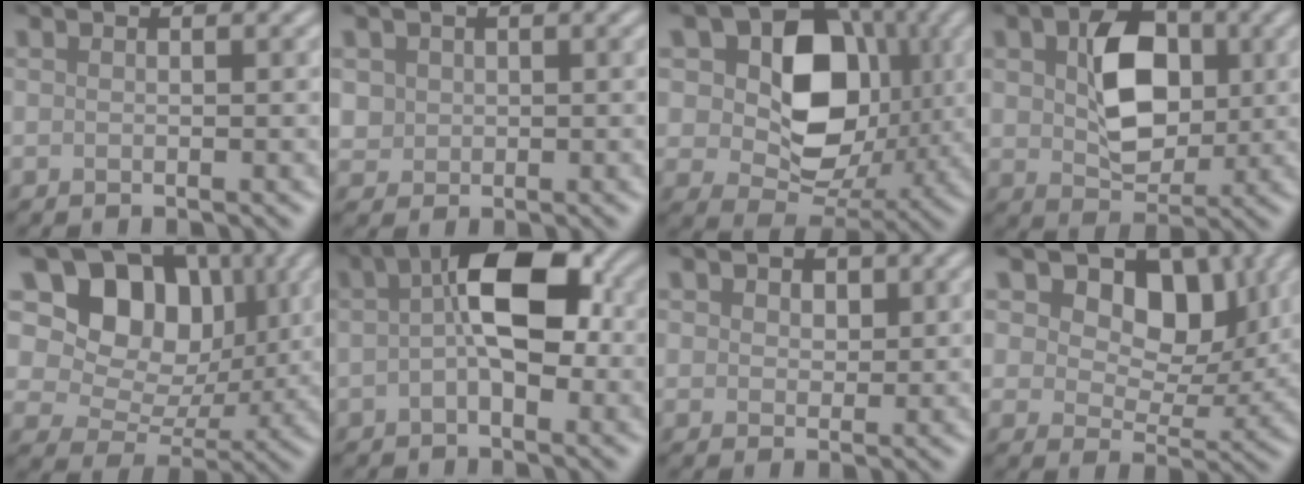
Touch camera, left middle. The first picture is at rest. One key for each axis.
{"total": 1.2, "fx": 0.5, "fy": 0.8, "fz": -0.6, "tx": -0.004, "ty": 0.001, "tz": 0.026}
{"total": 10.3, "fx": 2.2, "fy": 7.6, "fz": 6.6, "tx": -0.110, "ty": 0.002, "tz": 0.039}
{"total": 5.8, "fx": 1.2, "fy": 3.9, "fz": 4.1, "tx": -0.084, "ty": 0.007, "tz": 0.029}
{"total": 9.4, "fx": 4.2, "fy": 7.0, "fz": 4.7, "tx": -0.083, "ty": 0.002, "tz": 0.075}
{"total": 5.7, "fx": 0.8, "fy": 2.1, "fz": 5.3, "tx": -0.096, "ty": 0.023, "tz": 0.010}
{"total": 1.6, "fx": 1.3, "fy": 1.0, "fz": 0.0, "tx": -0.009, "ty": 0.009, "tz": 0.021}
{"total": 8.2, "fx": 4.2, "fy": 5.0, "fz": 4.8, "tx": -0.077, "ty": 0.004, "tz": 0.064}